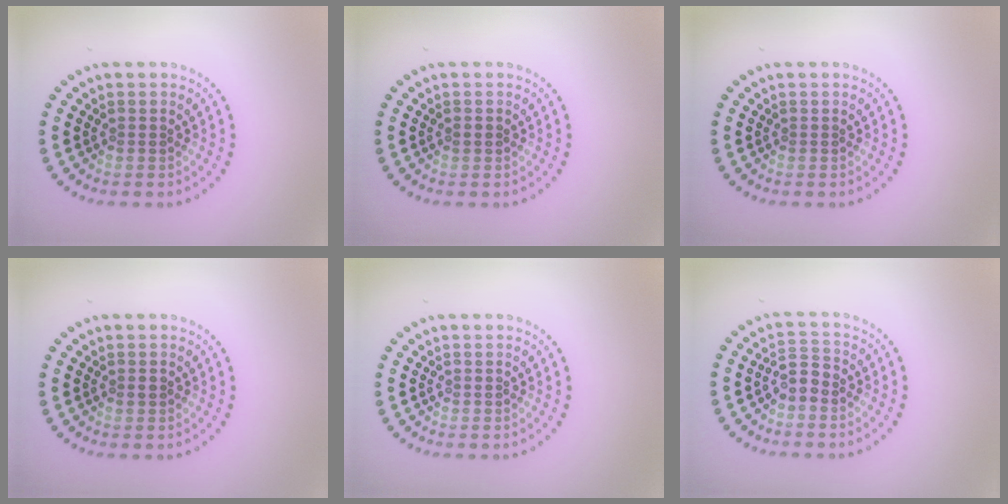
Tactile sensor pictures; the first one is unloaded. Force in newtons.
{"total": 0.6, "press": 0.6, "slide": 0.1}
{"total": 0.0}
{"total": 0.7, "press": 0.7, "slide": 0.1}
{"total": 0.0}
{"total": 2.1, "press": 1.7, "slide": 1.2}